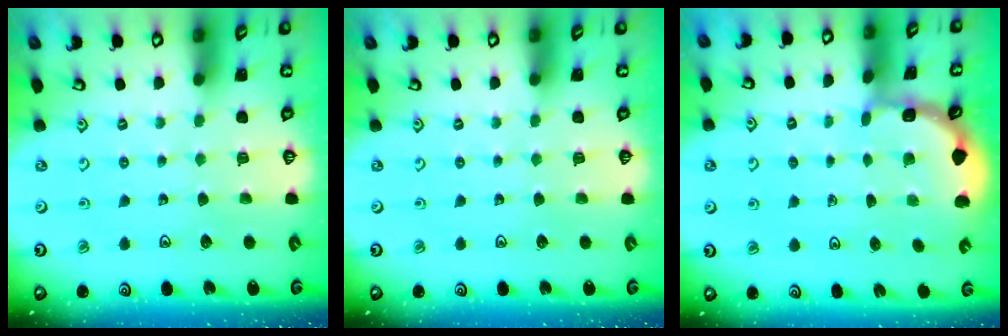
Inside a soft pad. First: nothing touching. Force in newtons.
{"total": 0.0}
{"total": 1.9, "press": 1.9, "slide": 0.2}